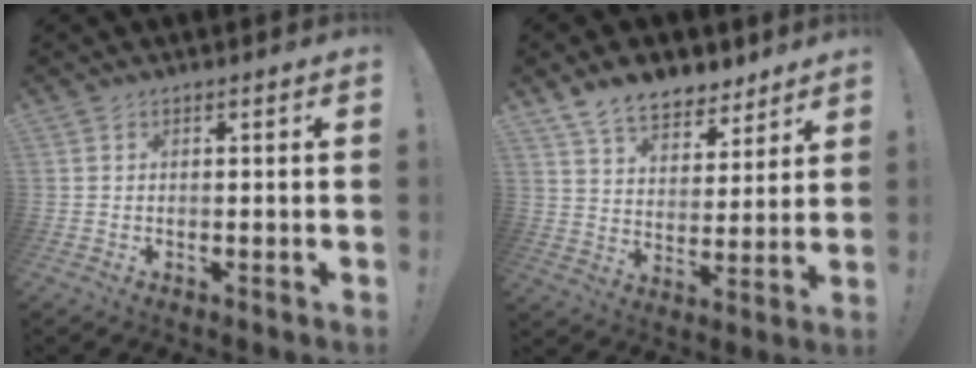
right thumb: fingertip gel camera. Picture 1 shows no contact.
{"total": 11.0, "force": [8.8, 5.6, 3.4], "torque": [-0.058, -0.062, 0.168]}